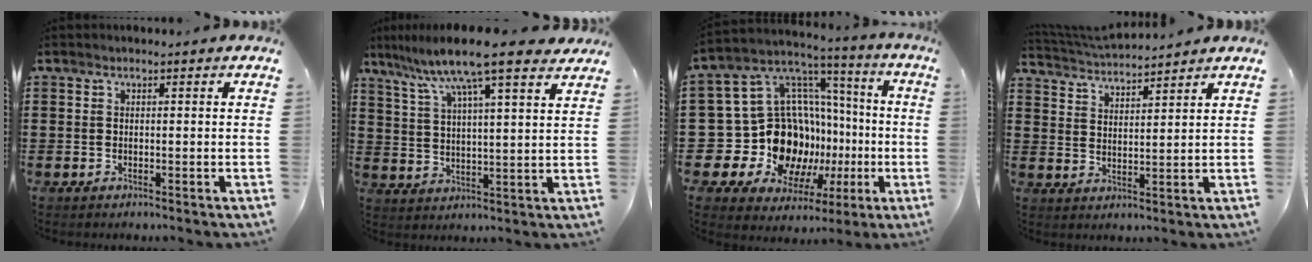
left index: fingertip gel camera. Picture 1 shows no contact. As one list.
[{"total": 10.1, "force": [7.9, 0.6, 6.2], "torque": [-0.148, -0.031, 0.130]}, {"total": 15.9, "force": [-2.2, 14.0, 7.1], "torque": [-0.176, -0.045, 0.000]}, {"total": 3.8, "force": [3.8, -0.2, 0.3], "torque": [-0.020, -0.021, 0.065]}]